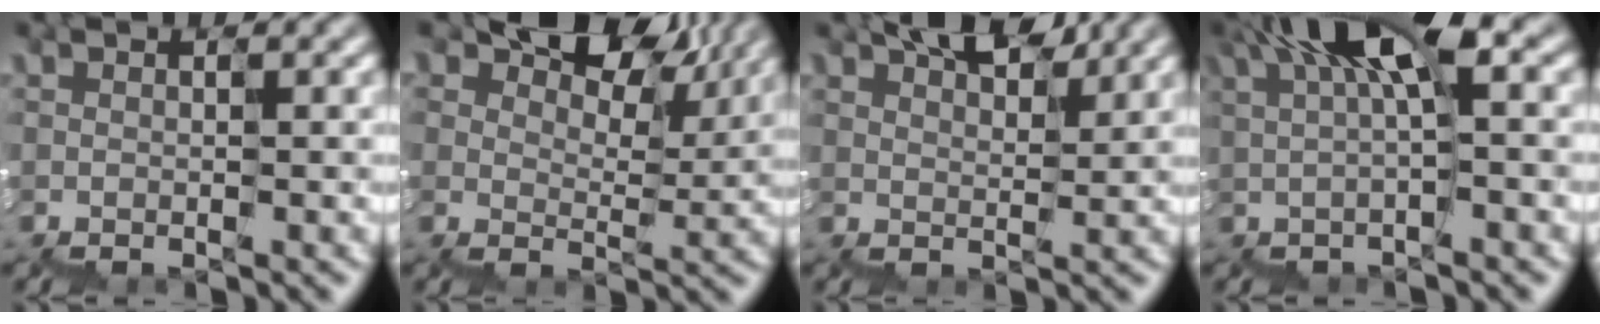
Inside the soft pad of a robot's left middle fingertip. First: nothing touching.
{"total": 7.1, "force": [5.5, 3.6, 2.6], "torque": [-0.044, -0.001, 0.095]}
{"total": 3.7, "force": [3.5, 0.8, 1.0], "torque": [-0.033, 0.011, 0.054]}
{"total": 5.6, "force": [1.9, 1.2, 5.1], "torque": [-0.105, 0.014, 0.029]}